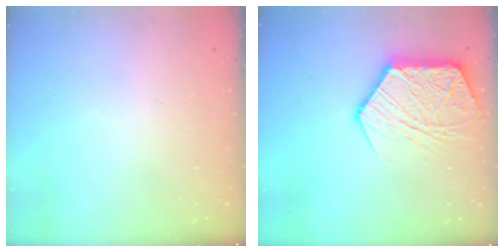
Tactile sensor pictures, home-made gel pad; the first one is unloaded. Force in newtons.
{"total": 16.0, "press": 16.0, "slide": 1.3}